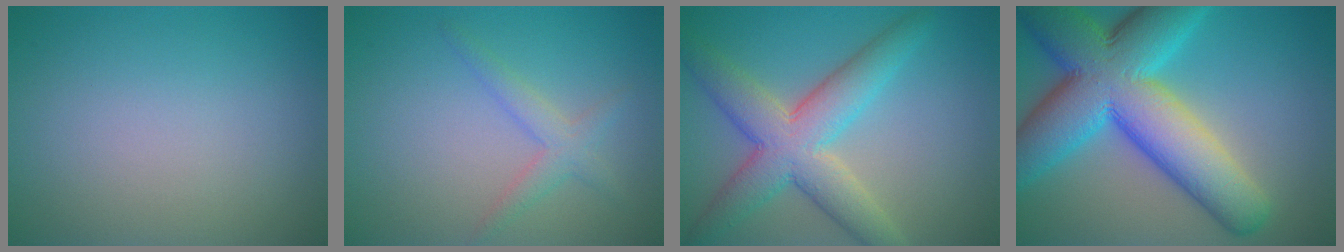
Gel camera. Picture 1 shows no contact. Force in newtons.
{"total": 2.1, "press": 2.1, "slide": 0.1}
{"total": 8.1, "press": 8.1, "slide": 0.2}
{"total": 13.9, "press": 13.9, "slide": 0.3}